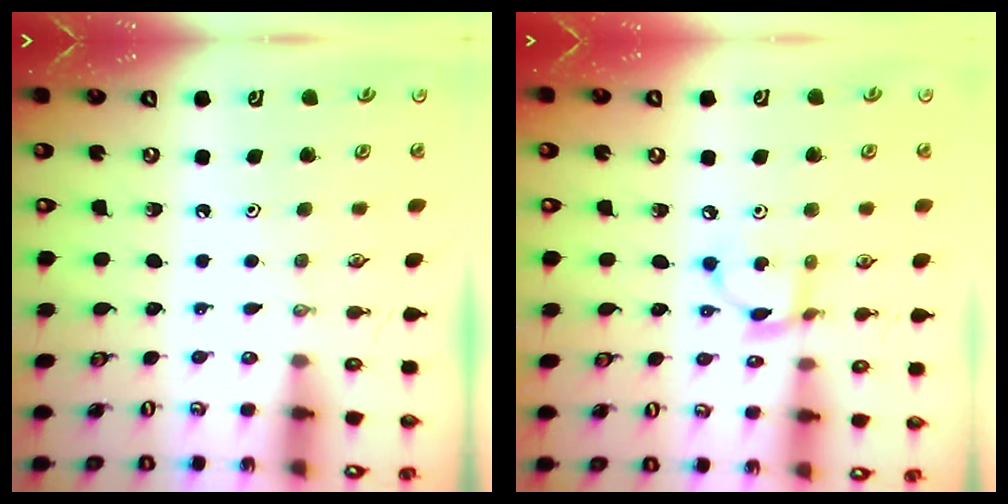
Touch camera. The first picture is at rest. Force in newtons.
{"total": 6.1, "press": 6.1, "slide": 0.1}